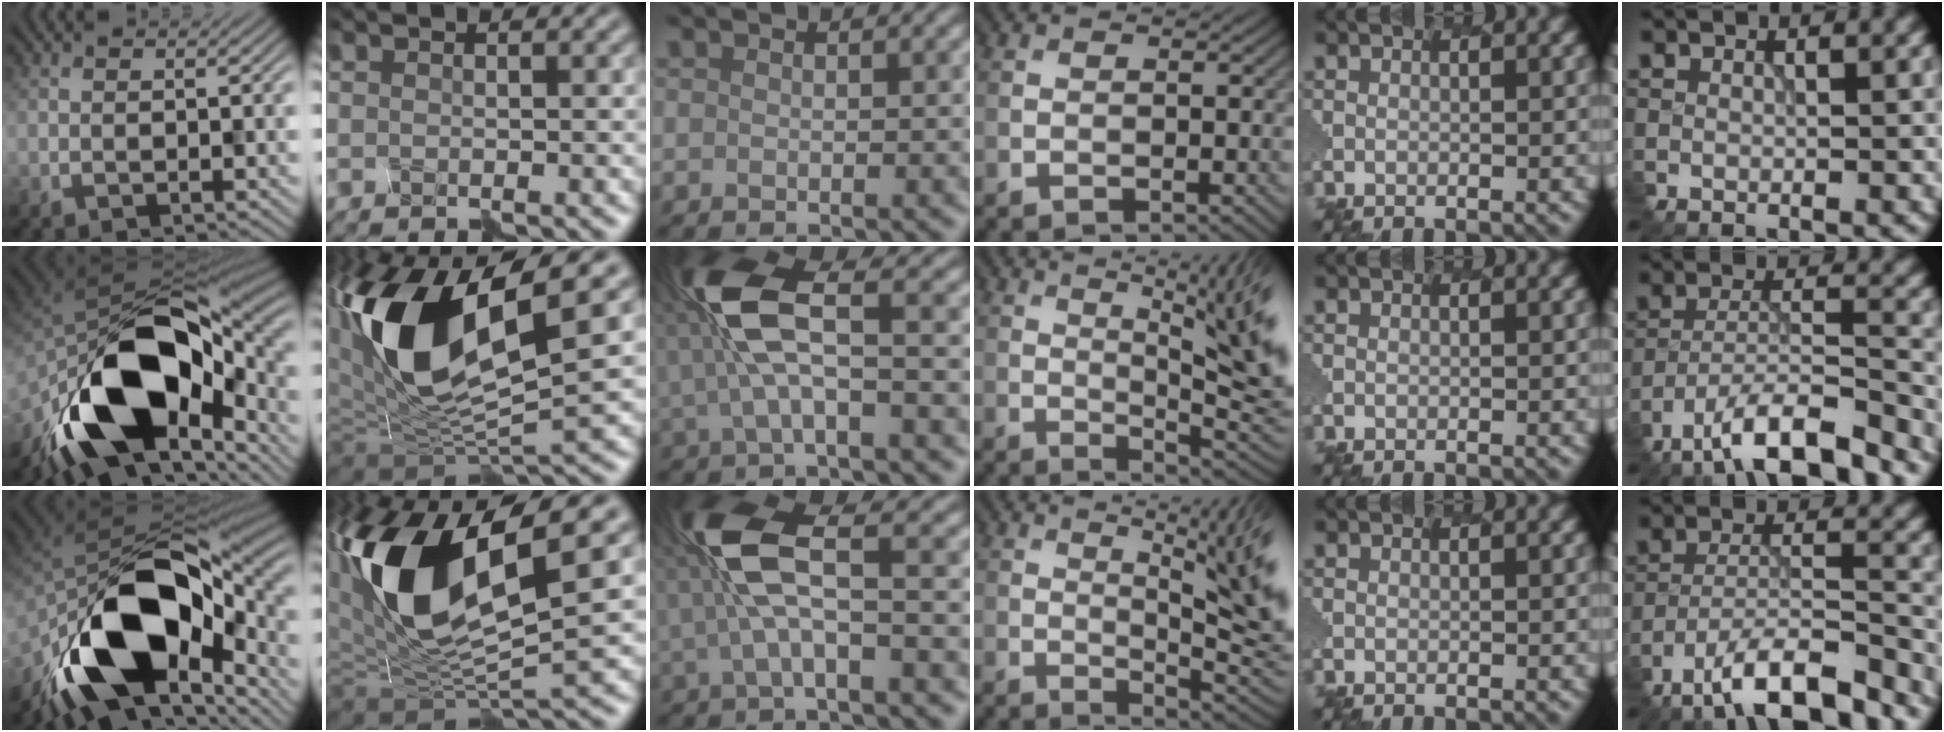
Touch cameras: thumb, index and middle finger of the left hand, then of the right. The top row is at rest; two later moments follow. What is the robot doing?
{"motion": "disassemble", "object": "spray bottle"}